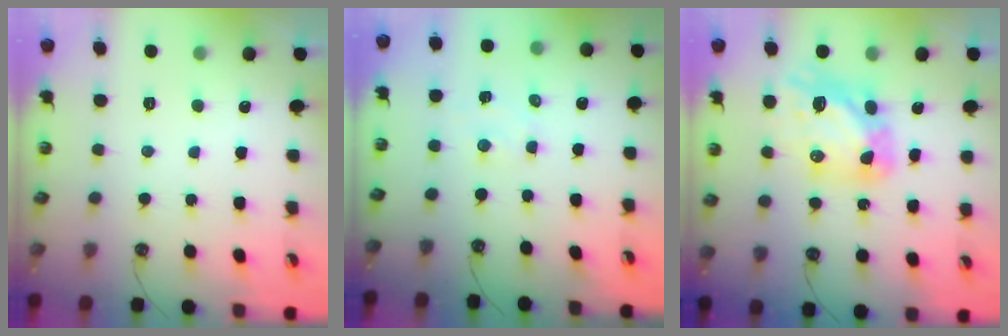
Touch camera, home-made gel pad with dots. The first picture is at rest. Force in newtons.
{"total": 3.6, "press": 3.6, "slide": 0.6}
{"total": 13.6, "press": 13.5, "slide": 1.2}